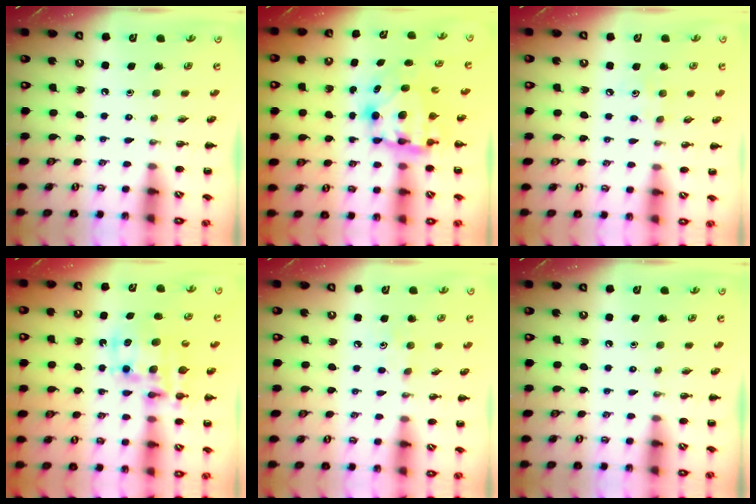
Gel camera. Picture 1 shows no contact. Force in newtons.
{"total": 7.7, "press": 7.5, "slide": 1.6}
{"total": 5.3, "press": 5.2, "slide": 1.1}
{"total": 12.0, "press": 11.7, "slide": 2.7}
{"total": 4.9, "press": 4.7, "slide": 1.3}
{"total": 0.0}